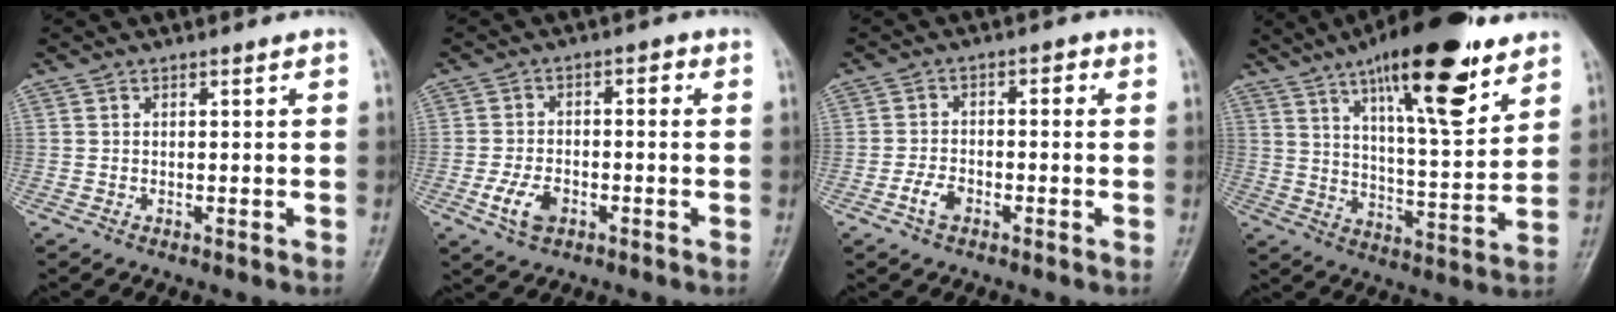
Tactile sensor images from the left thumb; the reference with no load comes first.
{"total": 6.7, "force": [-2.4, 4.3, 4.5], "torque": [-0.074, 0.020, -0.044]}
{"total": 4.5, "force": [-2.0, 2.8, 2.9], "torque": [-0.044, 0.025, -0.040]}
{"total": 21.2, "force": [12.7, 6.0, 16.0], "torque": [-0.224, -0.052, 0.203]}